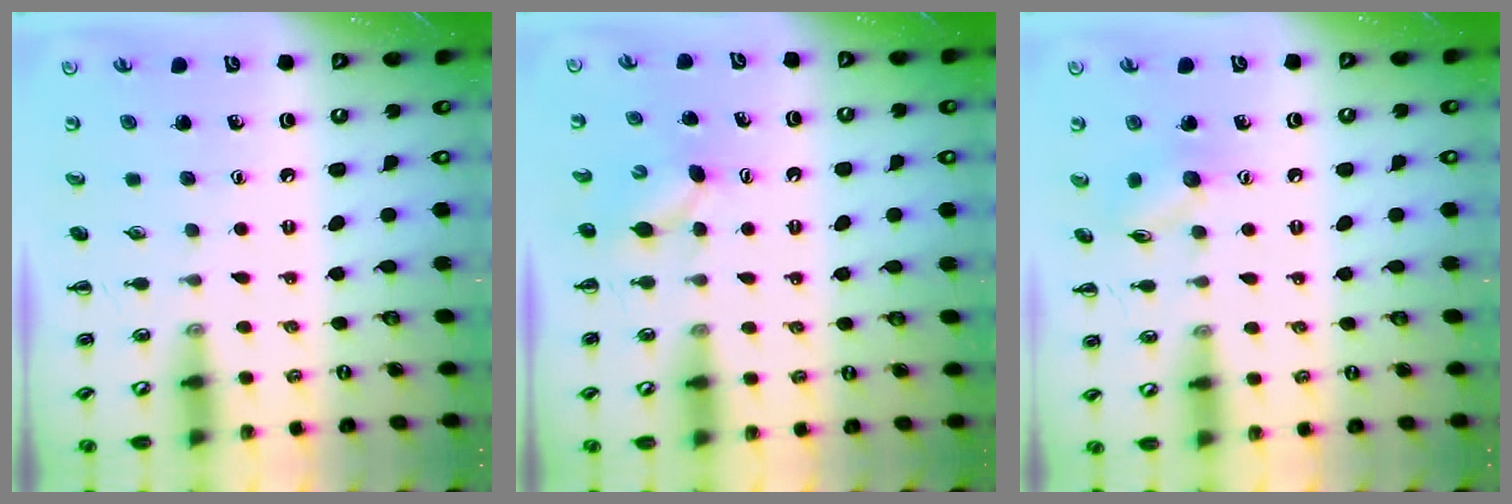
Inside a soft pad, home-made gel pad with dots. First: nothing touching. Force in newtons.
{"total": 3.6, "press": 3.5, "slide": 0.7}
{"total": 7.3, "press": 7.3, "slide": 0.9}